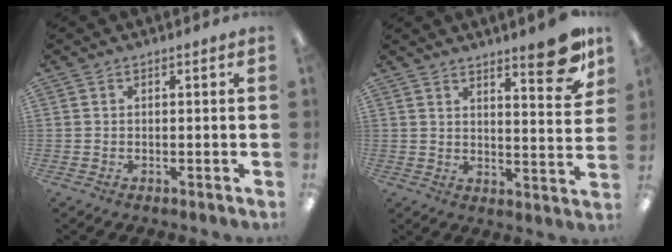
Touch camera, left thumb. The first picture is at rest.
{"total": 11.3, "force": [8.3, 2.3, 7.3], "torque": [-0.079, -0.061, 0.132]}